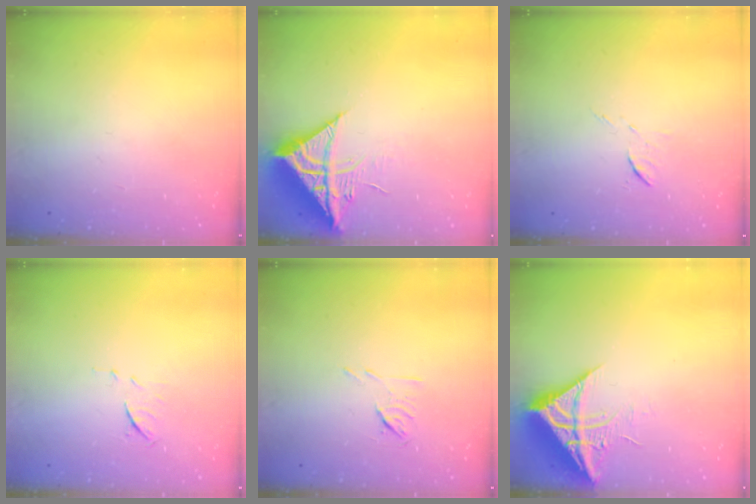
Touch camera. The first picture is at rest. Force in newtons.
{"total": 10.5, "press": 10.5, "slide": 1.0}
{"total": 5.3, "press": 5.3, "slide": 0.6}
{"total": 6.3, "press": 6.2, "slide": 0.6}
{"total": 5.8, "press": 5.7, "slide": 1.2}
{"total": 10.3, "press": 10.3, "slide": 1.1}